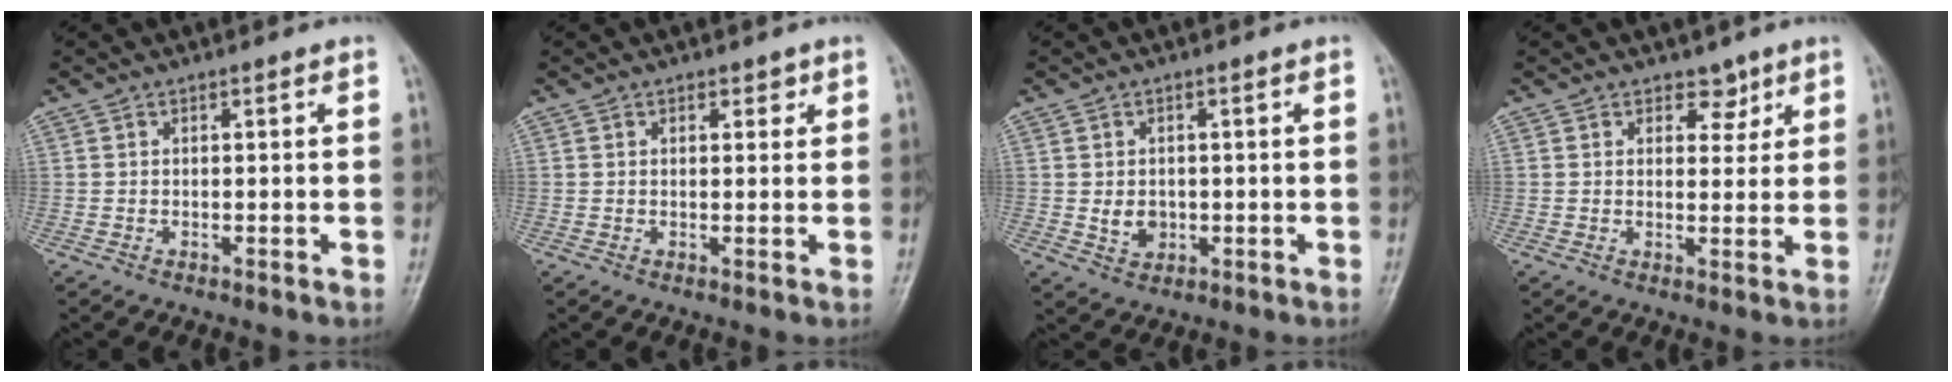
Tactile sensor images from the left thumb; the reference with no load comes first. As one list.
[{"total": 1.7, "force": [1.0, 1.1, 0.8], "torque": [0.004, -0.003, 0.009]}, {"total": 3.8, "force": [-0.2, 3.1, 2.2], "torque": [-0.025, -0.002, 0.004]}, {"total": 3.4, "force": [2.2, 2.3, 1.1], "torque": [0.012, -0.012, 0.030]}]